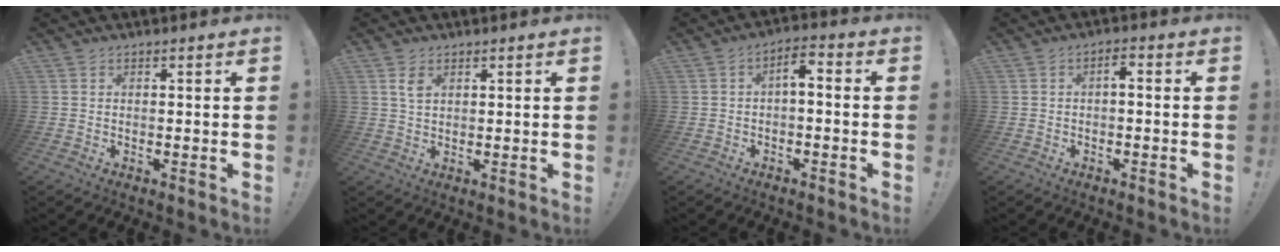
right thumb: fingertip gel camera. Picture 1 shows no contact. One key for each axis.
{"total": 3.4, "fx": 1.5, "fy": 1.9, "fz": 2.4, "tx": -0.034, "ty": -0.004, "tz": 0.025}
{"total": 4.3, "fx": -1.3, "fy": 1.8, "fz": 3.7, "tx": -0.064, "ty": 0.008, "tz": -0.025}
{"total": 2.5, "fx": -1.1, "fy": 0.7, "fz": 2.1, "tx": -0.046, "ty": 0.012, "tz": -0.021}